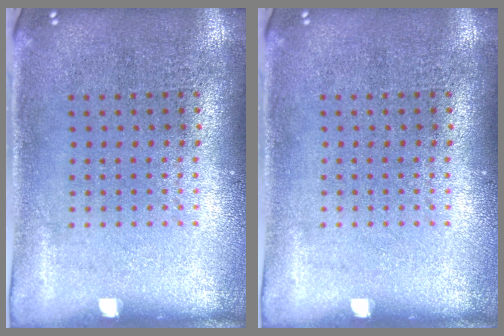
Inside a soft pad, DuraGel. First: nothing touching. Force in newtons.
{"total": 0.0}